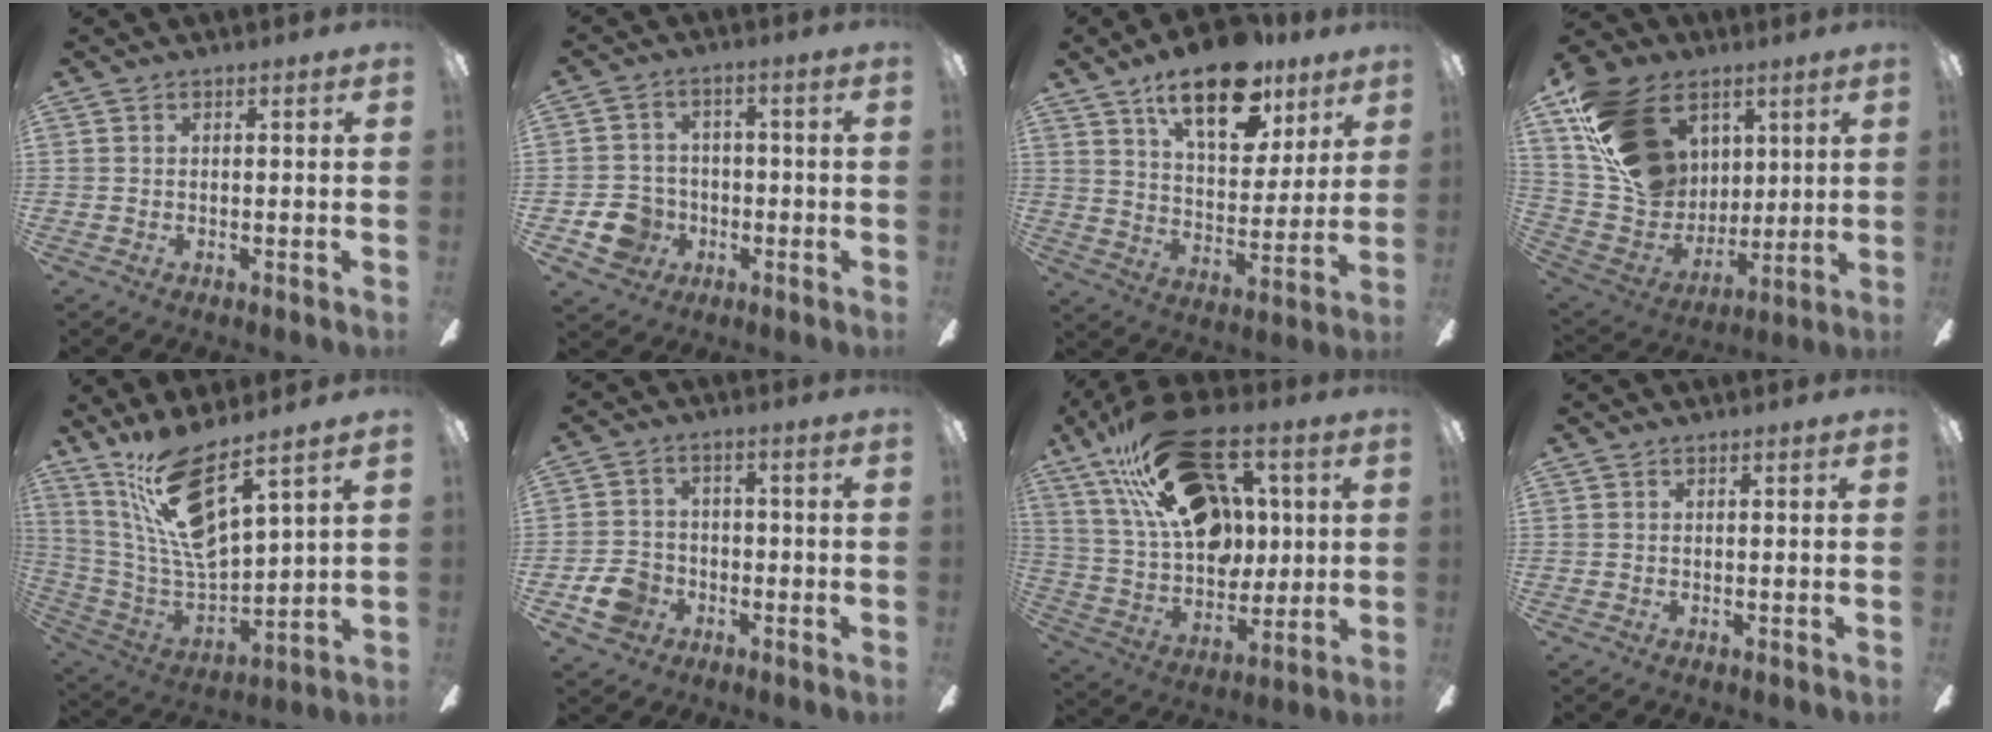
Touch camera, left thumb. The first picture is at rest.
{"total": 8.6, "force": [-3.1, 7.6, 2.5], "torque": [-0.063, 0.029, -0.053]}
{"total": 19.9, "force": [12.9, 9.0, 12.2], "torque": [-0.183, -0.063, 0.216]}
{"total": 22.2, "force": [9.5, 16.3, 11.6], "torque": [-0.217, -0.019, 0.189]}
{"total": 17.1, "force": [11.0, 4.6, 12.2], "torque": [-0.265, -0.069, 0.187]}
{"total": 7.7, "force": [-3.2, 6.2, 3.2], "torque": [-0.086, 0.024, -0.059]}
{"total": 27.9, "force": [14.2, 15.9, 18.0], "torque": [-0.315, -0.057, 0.253]}
{"total": 0.0}